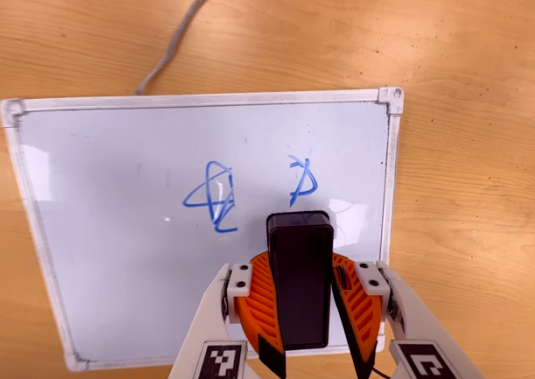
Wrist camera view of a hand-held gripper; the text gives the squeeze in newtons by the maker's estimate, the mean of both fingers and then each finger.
{"total": 9.7, "left": 10.1, "right": 9.3}